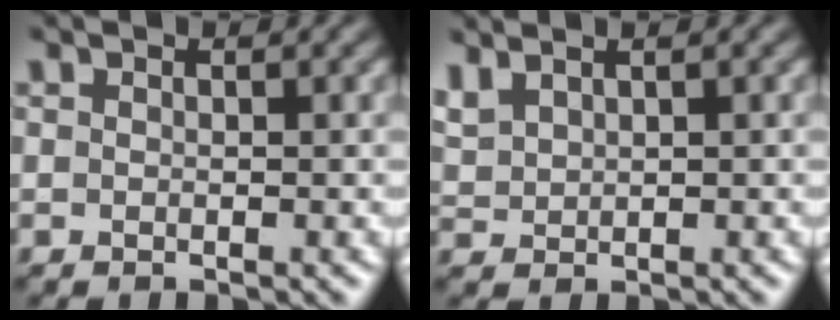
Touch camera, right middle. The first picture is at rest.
{"total": 2.2, "force": [1.7, 1.0, 1.1], "torque": [-0.035, 0.008, 0.041]}